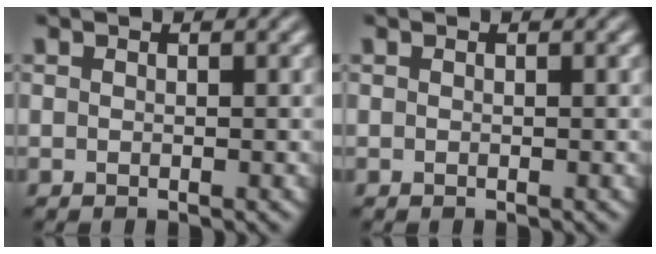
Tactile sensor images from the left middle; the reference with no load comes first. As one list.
[{"total": 0.0}]